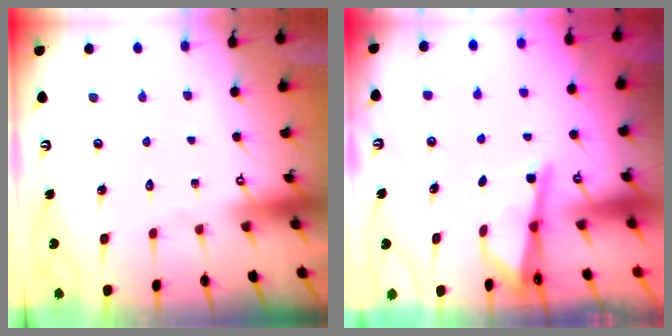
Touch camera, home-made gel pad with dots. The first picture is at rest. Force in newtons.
{"total": 4.1, "press": 4.1, "slide": 0.6}